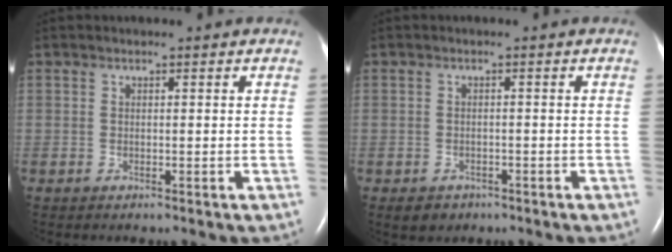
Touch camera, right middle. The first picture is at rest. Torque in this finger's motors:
{"motor_torque": [0.12, -0.08, 0.00, 0.00]}